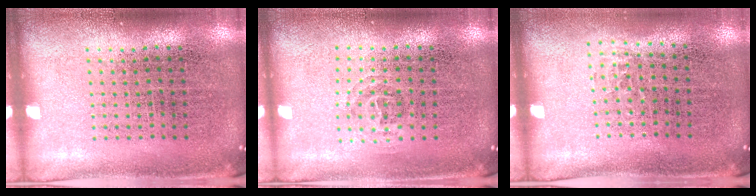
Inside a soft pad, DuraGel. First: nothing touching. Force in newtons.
{"total": 0.9, "press": 0.6, "slide": 0.7}
{"total": 0.6, "press": 0.4, "slide": 0.3}